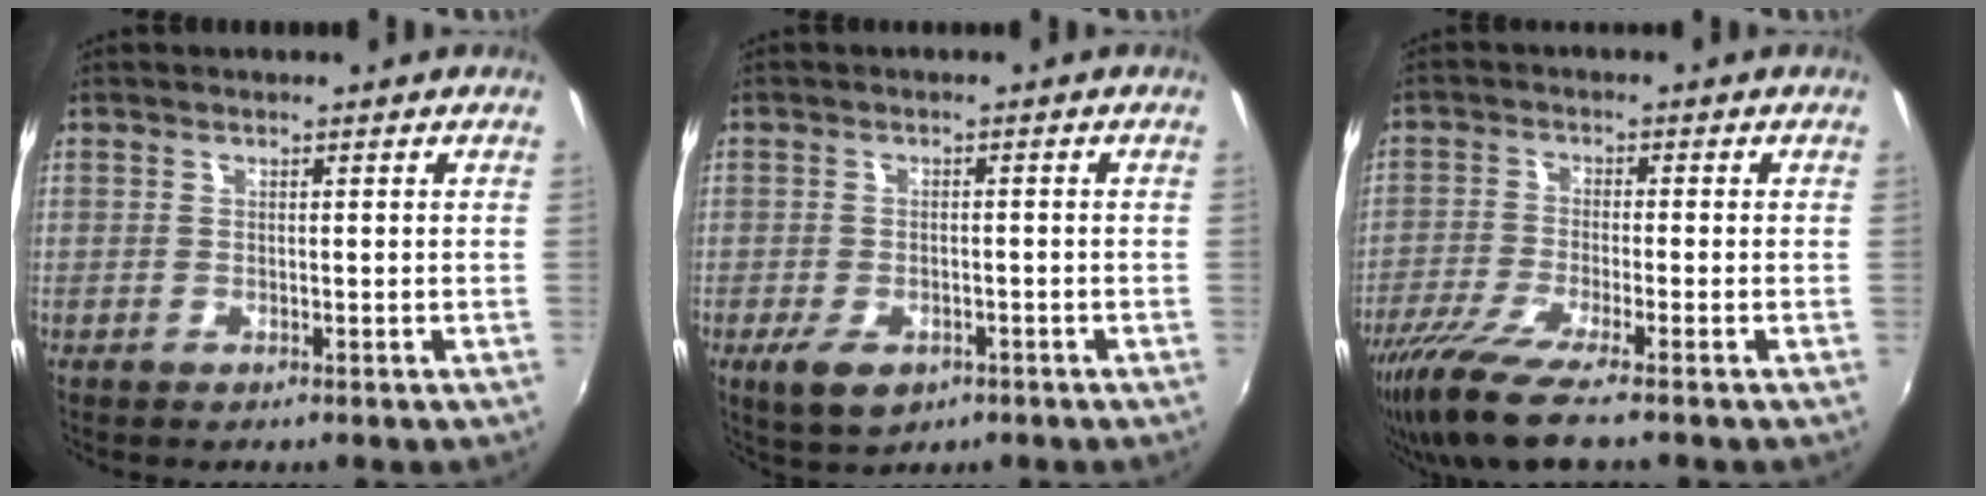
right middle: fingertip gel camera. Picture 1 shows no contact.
{"total": 6.1, "force": [-3.2, 3.3, 4.0], "torque": [-0.089, -0.018, -0.051]}
{"total": 9.2, "force": [-7.0, 0.0, 6.0], "torque": [-0.136, -0.036, -0.130]}